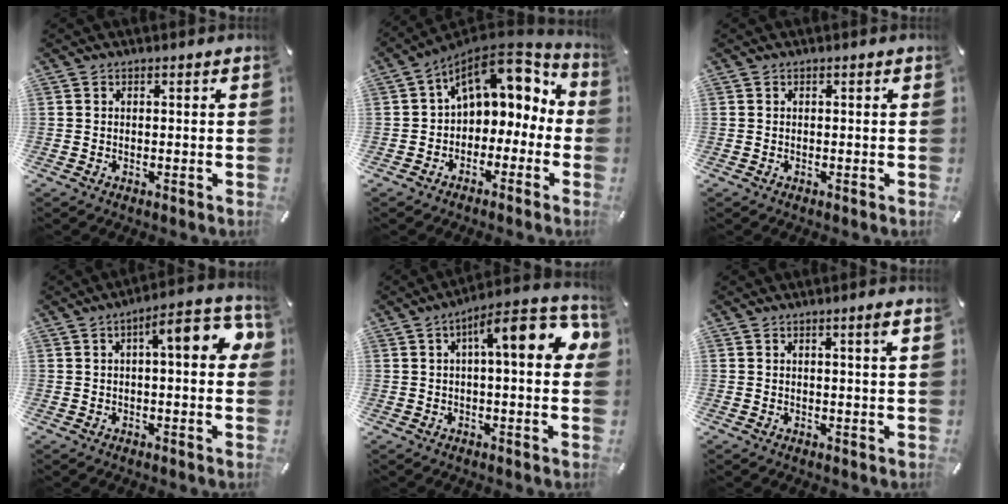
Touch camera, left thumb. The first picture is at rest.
{"total": 13.1, "force": [5.2, 8.8, 8.2], "torque": [-0.136, -0.031, 0.091]}
{"total": 0.0}
{"total": 11.4, "force": [2.6, 3.6, 10.5], "torque": [-0.136, -0.013, 0.035]}
{"total": 14.6, "force": [3.8, 4.4, 13.4], "torque": [-0.180, -0.017, 0.052]}
{"total": 2.1, "force": [0.9, 0.0, 1.9], "torque": [-0.037, -0.001, 0.013]}